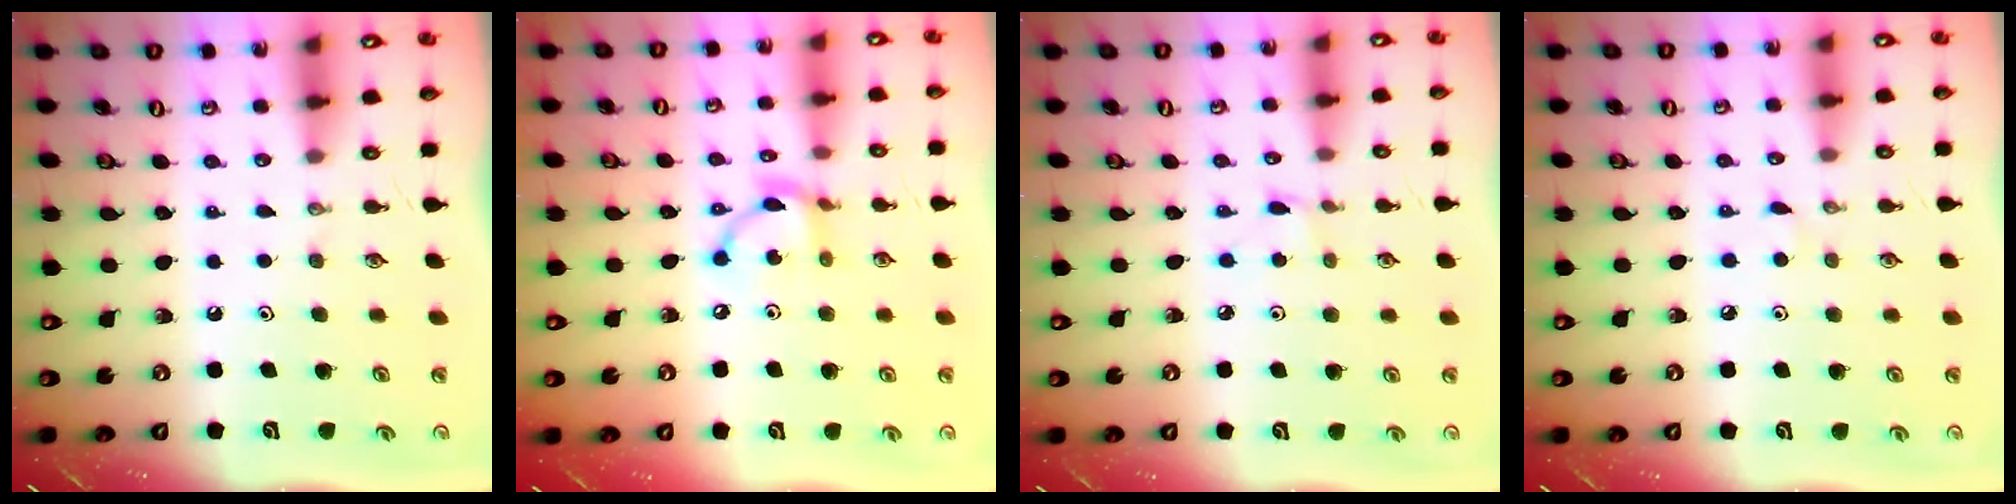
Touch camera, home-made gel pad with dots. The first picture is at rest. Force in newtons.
{"total": 8.4, "press": 8.4, "slide": 0.2}
{"total": 1.1, "press": 1.1, "slide": 0.1}
{"total": 2.1, "press": 2.1, "slide": 0.3}